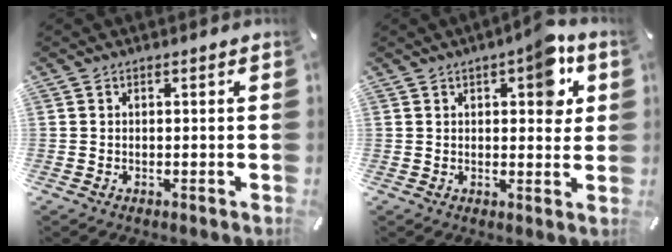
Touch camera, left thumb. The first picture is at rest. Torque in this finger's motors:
{"motor_torque": [1.38, 1.44, 1.12, -0.31, 0.10]}